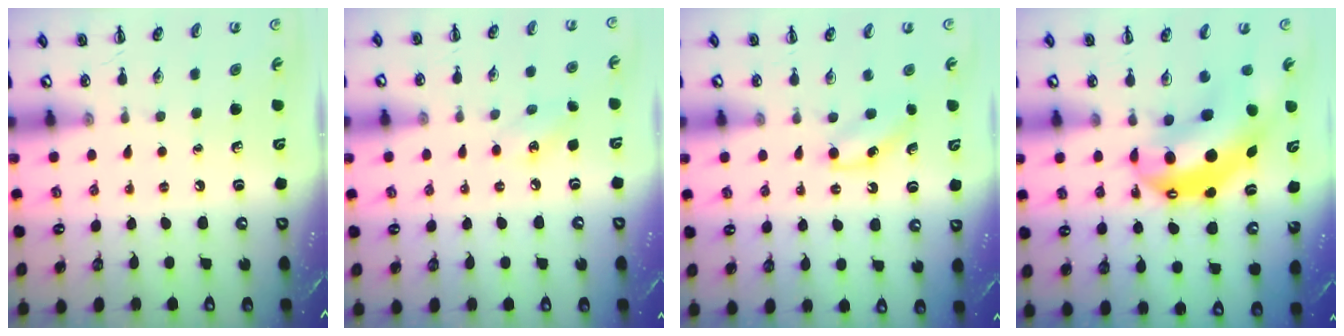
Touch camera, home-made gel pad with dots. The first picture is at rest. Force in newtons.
{"total": 7.5, "press": 7.3, "slide": 1.9}
{"total": 5.1, "press": 4.9, "slide": 1.3}
{"total": 10.3, "press": 10.0, "slide": 2.6}